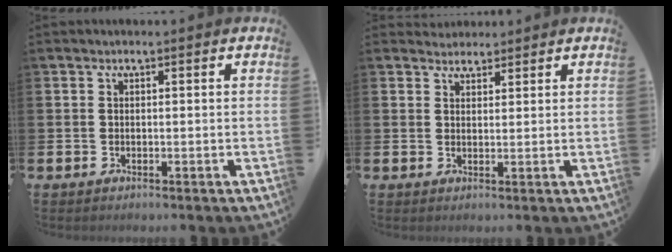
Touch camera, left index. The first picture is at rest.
{"total": 2.6, "force": [2.4, 0.9, -0.3], "torque": [0.013, -0.011, 0.043]}